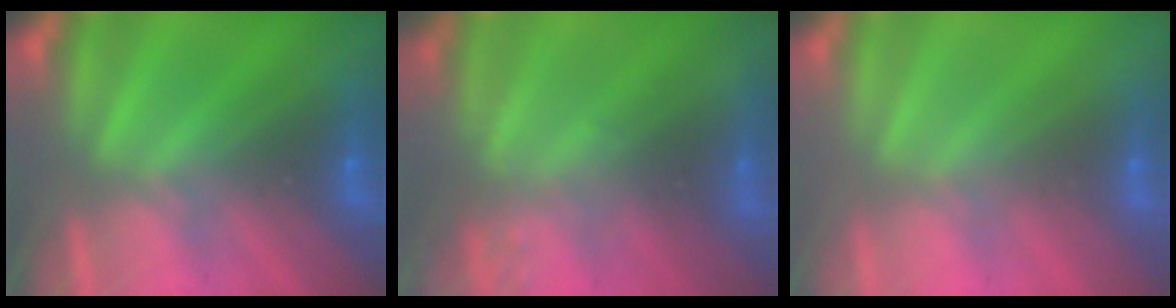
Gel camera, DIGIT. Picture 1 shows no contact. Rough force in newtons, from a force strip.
{"total": 2.2}
{"total": 2.9}